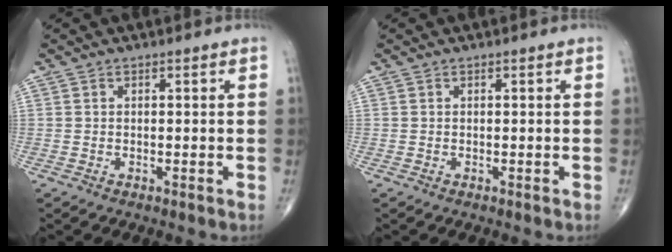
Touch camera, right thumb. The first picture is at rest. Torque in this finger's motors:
{"motor_torque": [-0.08, 0.08, 0.00, 0.00, 0.00]}